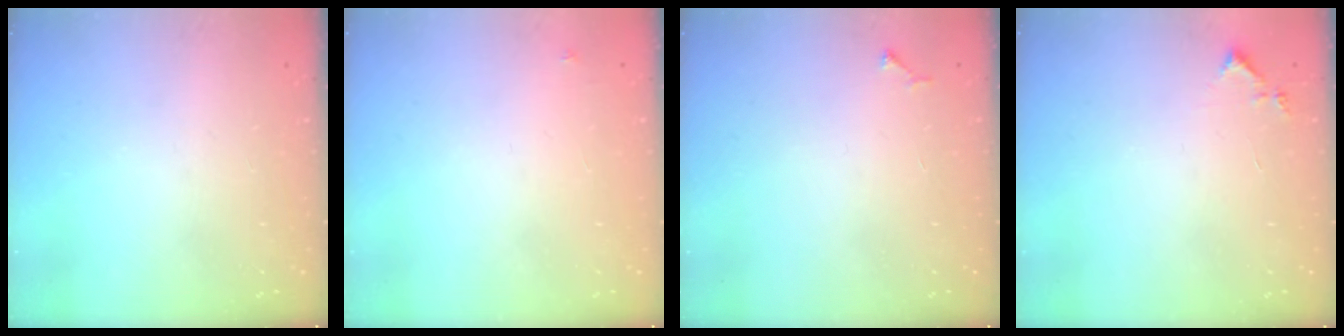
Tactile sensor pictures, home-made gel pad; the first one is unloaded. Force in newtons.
{"total": 3.4, "press": 3.3, "slide": 0.4}
{"total": 4.5, "press": 4.5, "slide": 0.6}
{"total": 4.9, "press": 4.8, "slide": 0.5}